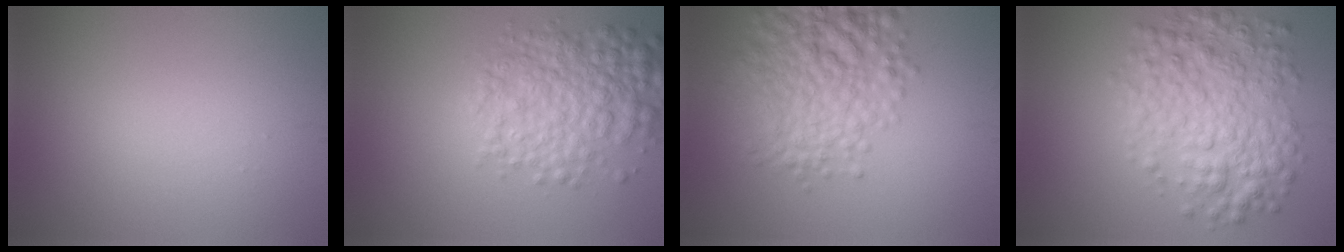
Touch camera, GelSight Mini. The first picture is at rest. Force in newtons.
{"total": 5.8, "press": 5.8, "slide": 0.1}
{"total": 7.5, "press": 7.5, "slide": 0.2}
{"total": 6.3, "press": 6.3, "slide": 0.1}